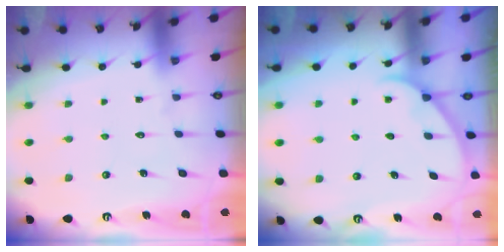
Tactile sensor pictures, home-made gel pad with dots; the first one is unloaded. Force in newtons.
{"total": 2.4, "press": 2.4, "slide": 0.3}